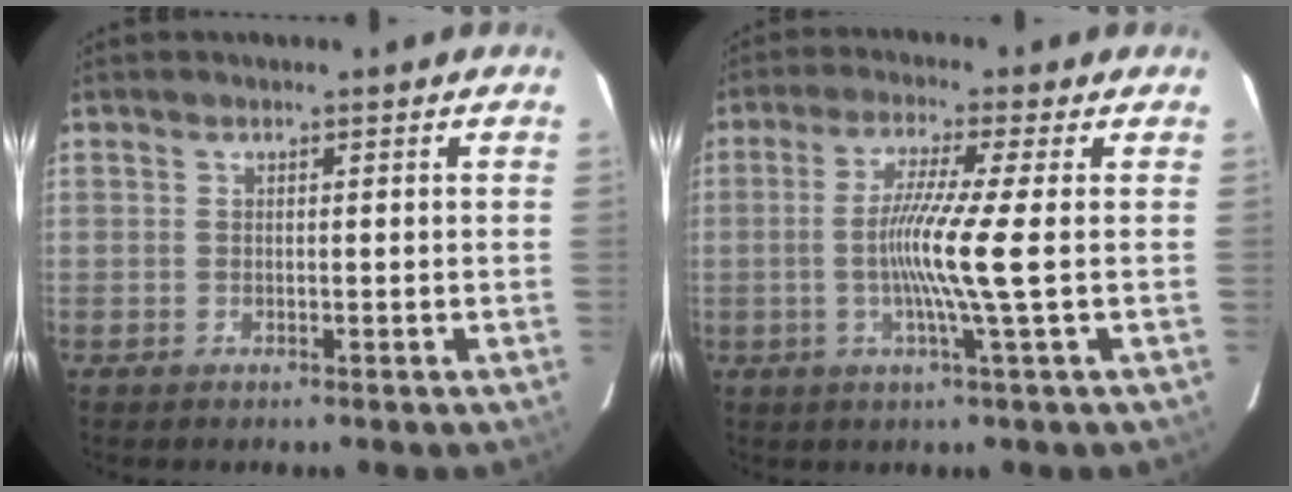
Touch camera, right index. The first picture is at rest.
{"total": 8.1, "force": [-0.7, -1.9, 7.8], "torque": [-0.153, -0.014, -0.016]}